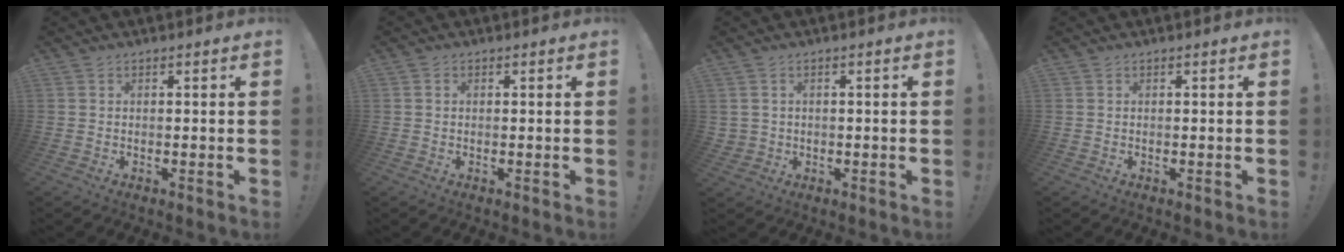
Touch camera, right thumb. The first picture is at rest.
{"total": 0.6, "force": [0.0, 0.6, 0.1], "torque": [-0.002, 0.003, 0.000]}
{"total": 2.3, "force": [0.6, 2.2, 0.4], "torque": [-0.001, -0.001, 0.012]}
{"total": 0.0}